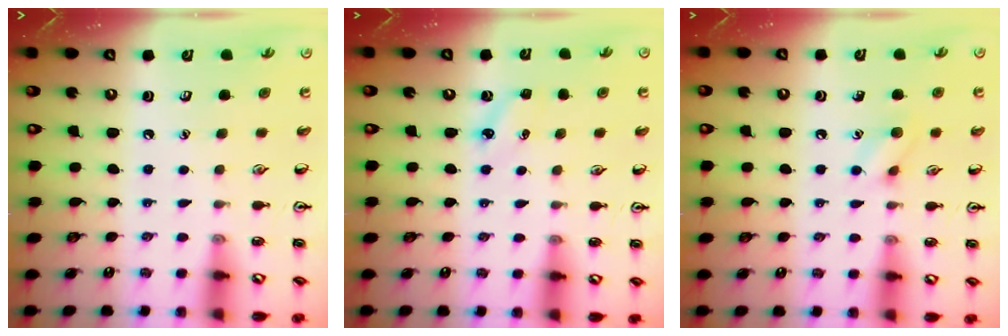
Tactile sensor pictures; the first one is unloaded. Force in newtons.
{"total": 3.5, "press": 3.4, "slide": 1.1}
{"total": 6.4, "press": 6.4, "slide": 0.9}